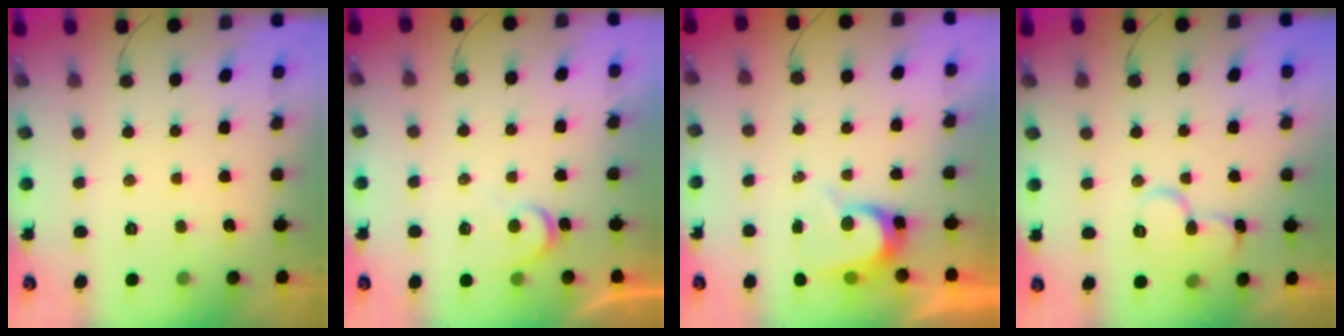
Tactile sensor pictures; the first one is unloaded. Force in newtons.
{"total": 5.1, "press": 5.0, "slide": 0.4}
{"total": 8.1, "press": 8.0, "slide": 0.9}
{"total": 11.4, "press": 11.3, "slide": 1.2}